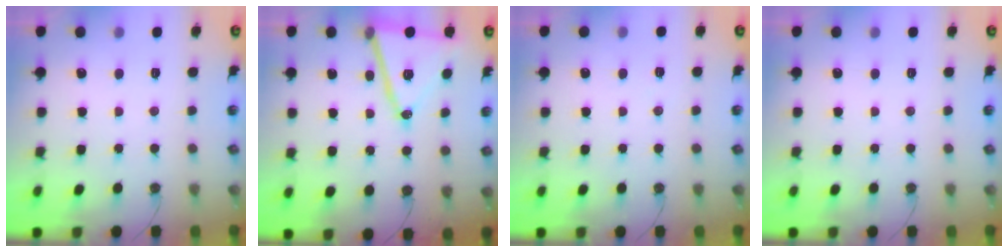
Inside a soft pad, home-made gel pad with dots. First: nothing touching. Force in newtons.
{"total": 16.1, "press": 15.6, "slide": 3.9}
{"total": 5.1, "press": 2.6, "slide": 4.4}
{"total": 0.0}